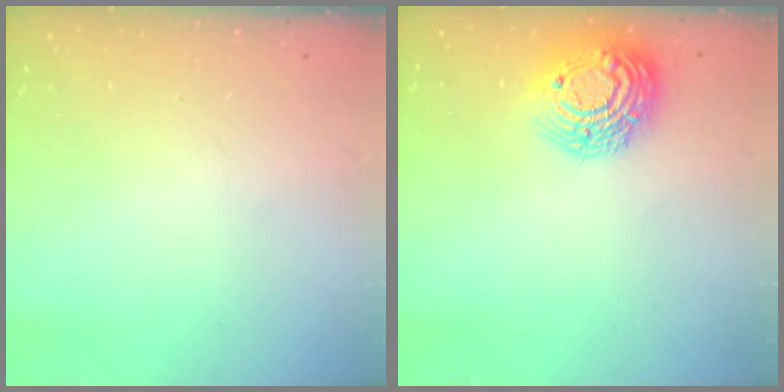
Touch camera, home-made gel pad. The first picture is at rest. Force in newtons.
{"total": 16.2, "press": 16.2, "slide": 1.2}